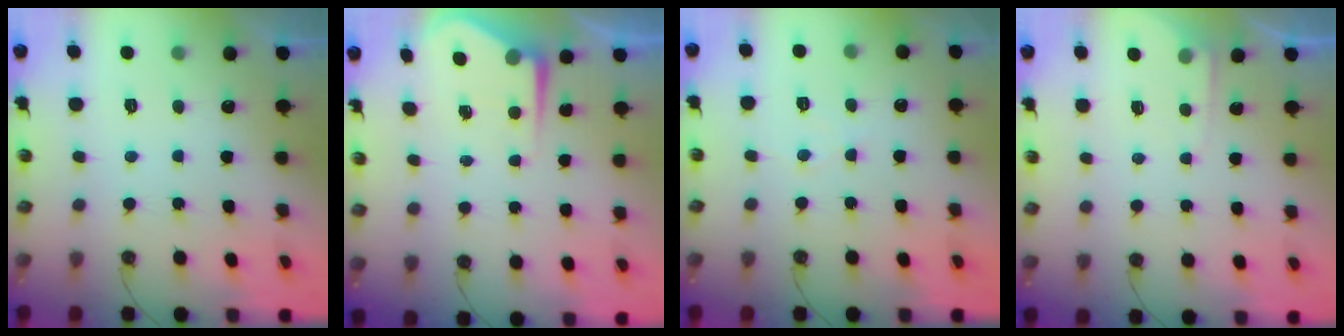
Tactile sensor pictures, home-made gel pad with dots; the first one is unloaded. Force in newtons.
{"total": 5.2, "press": 5.2, "slide": 0.2}
{"total": 4.4, "press": 4.3, "slide": 0.6}
{"total": 3.9, "press": 3.8, "slide": 0.4}